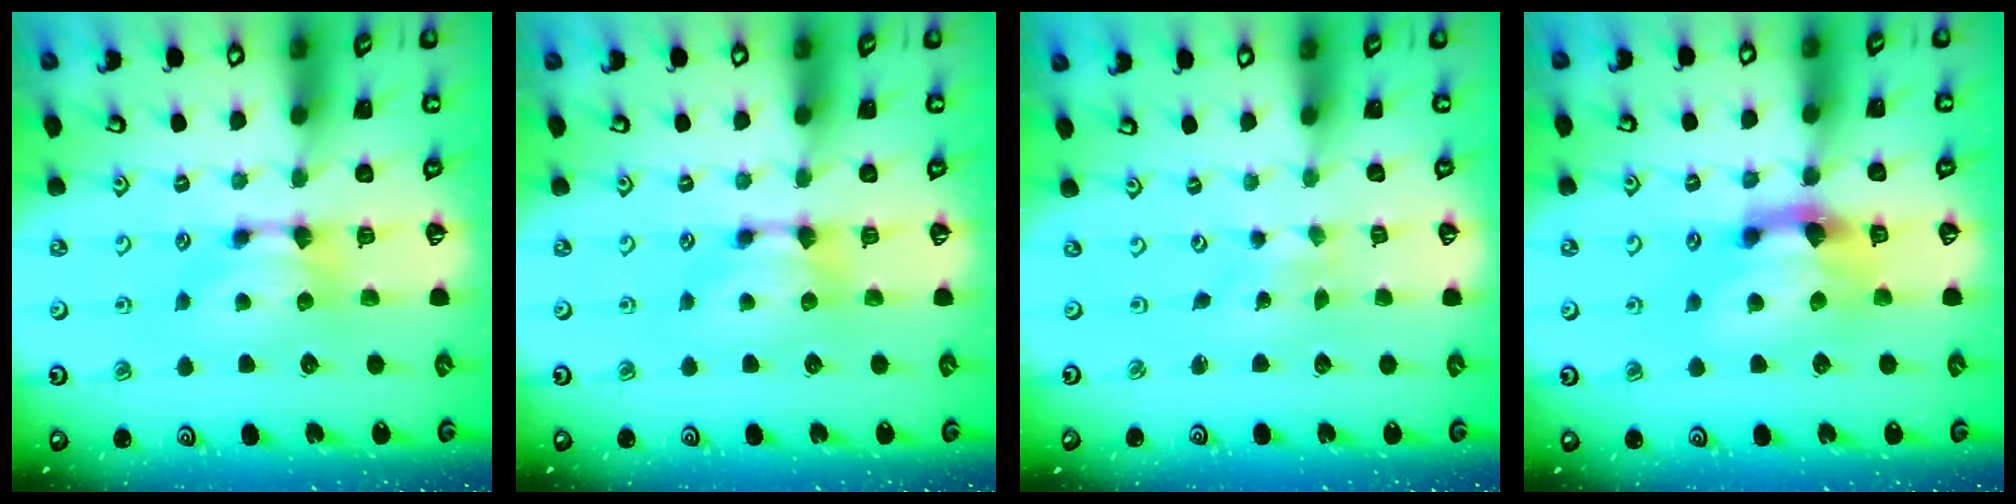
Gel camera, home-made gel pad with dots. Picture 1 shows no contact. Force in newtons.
{"total": 0.0}
{"total": 6.0, "press": 6.0, "slide": 0.6}
{"total": 4.0, "press": 3.6, "slide": 1.8}